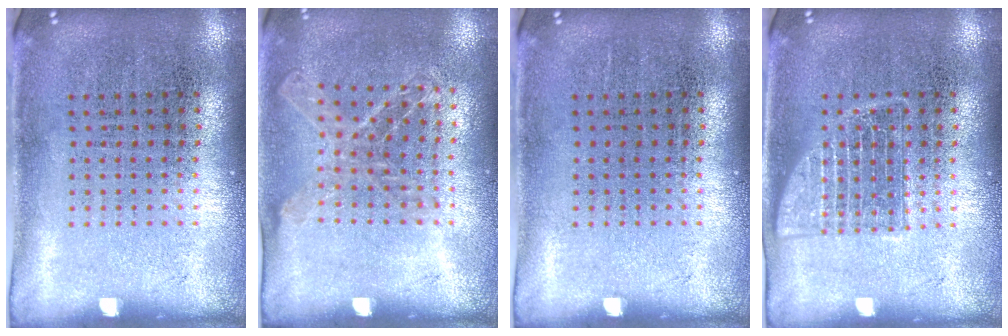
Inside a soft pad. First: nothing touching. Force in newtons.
{"total": 1.1, "press": 1.1, "slide": 0.3}
{"total": 0.0}
{"total": 2.3, "press": 2.3, "slide": 0.3}